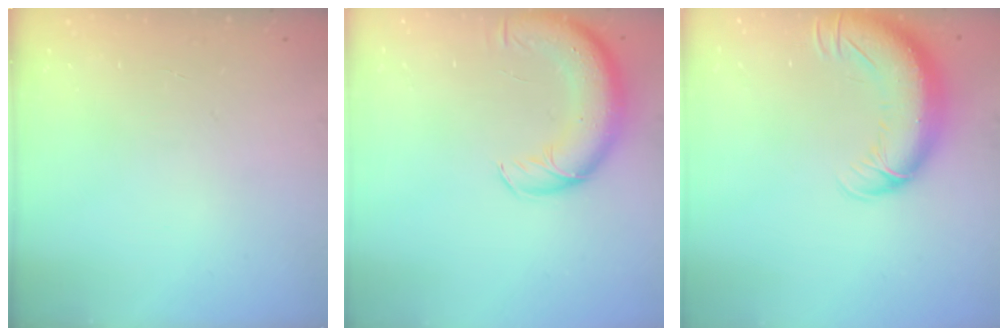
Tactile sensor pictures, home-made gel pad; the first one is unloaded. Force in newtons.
{"total": 11.7, "press": 11.3, "slide": 2.9}
{"total": 14.5, "press": 14.1, "slide": 3.5}